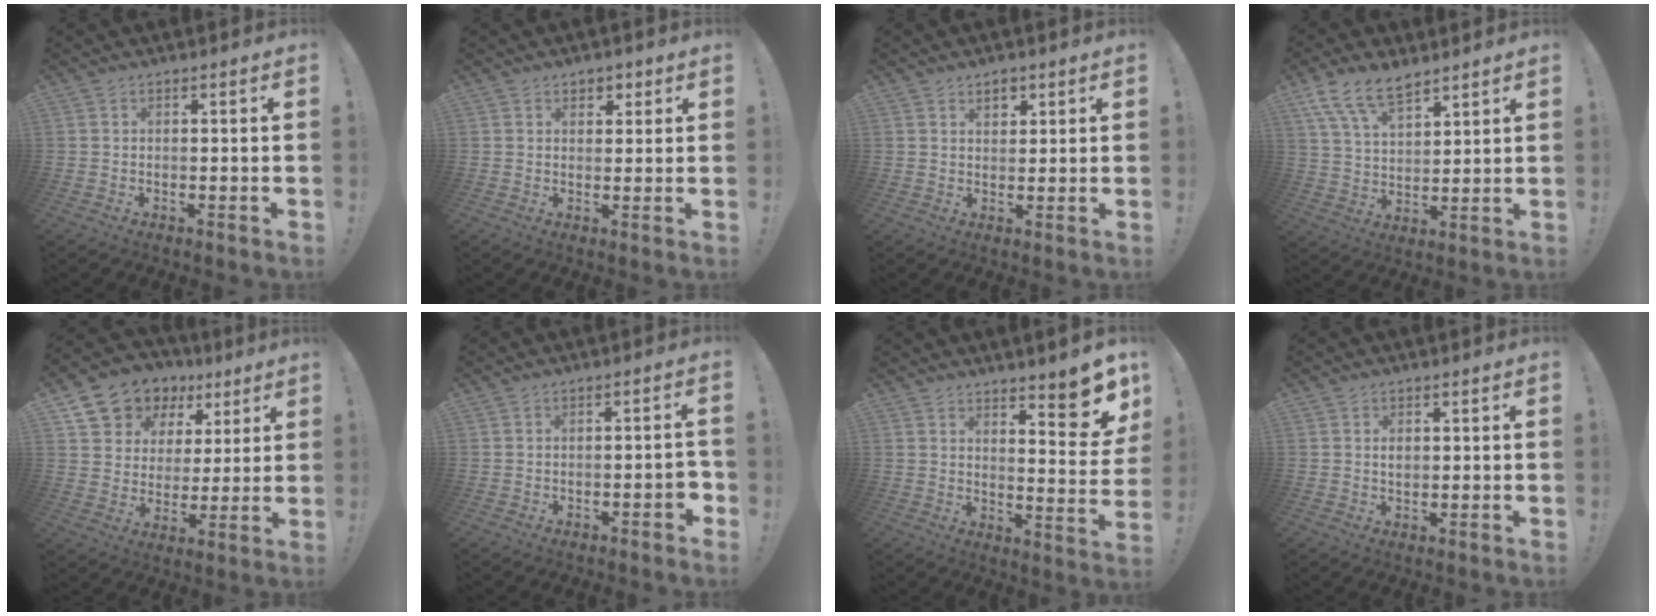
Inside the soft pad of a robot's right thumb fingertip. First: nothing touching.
{"total": 2.9, "force": [1.4, 2.4, 1.0], "torque": [-0.003, -0.003, 0.023]}
{"total": 3.5, "force": [2.1, 2.4, 1.4], "torque": [-0.003, -0.014, 0.034]}
{"total": 11.6, "force": [8.4, 5.1, 6.1], "torque": [-0.117, -0.039, 0.161]}
{"total": 11.6, "force": [7.0, 8.7, 3.1], "torque": [-0.048, -0.051, 0.140]}
{"total": 3.9, "force": [-1.5, 1.5, 3.2], "torque": [-0.043, 0.008, -0.025]}
{"total": 9.5, "force": [7.0, 1.7, 6.1], "torque": [-0.057, -0.067, 0.114]}
{"total": 1.6, "force": [0.1, 1.0, 1.3], "torque": [-0.016, -0.001, -0.001]}